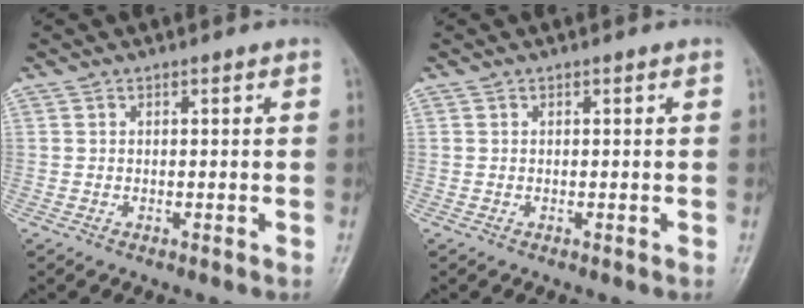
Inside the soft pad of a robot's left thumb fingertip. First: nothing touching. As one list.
[{"total": 0.0}]